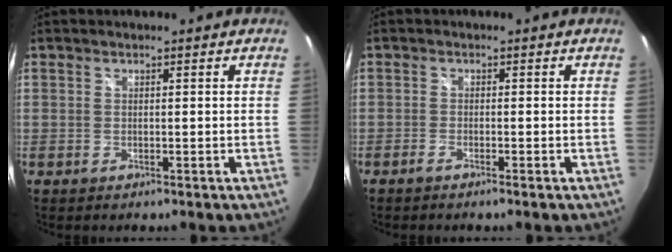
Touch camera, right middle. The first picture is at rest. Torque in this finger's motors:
{"motor_torque": [-0.42, -0.19, -0.03, -0.01]}